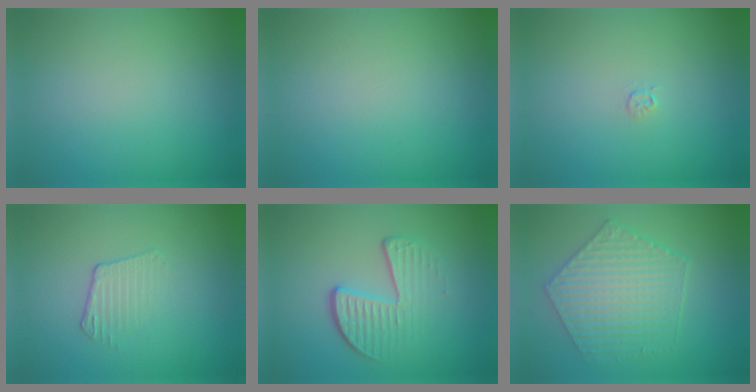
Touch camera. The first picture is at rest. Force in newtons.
{"total": 0.0}
{"total": 0.6, "press": 0.3, "slide": 0.6}
{"total": 1.5, "press": 0.7, "slide": 1.4}
{"total": 4.0, "press": 2.7, "slide": 2.9}
{"total": 5.4, "press": 4.5, "slide": 2.9}